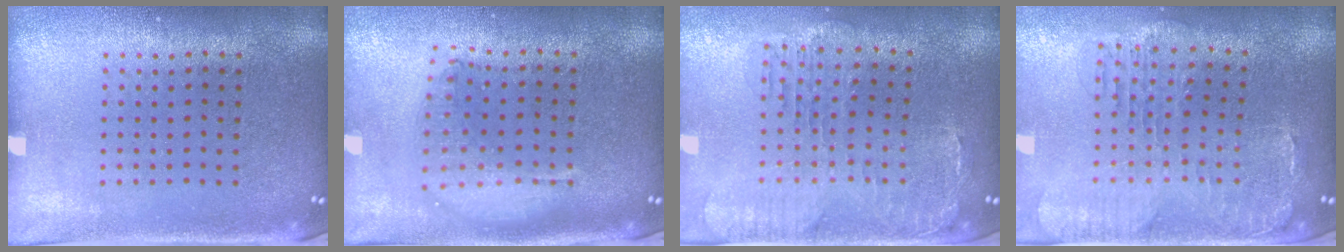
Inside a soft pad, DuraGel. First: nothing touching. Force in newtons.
{"total": 1.8, "press": 1.5, "slide": 0.9}
{"total": 1.2, "press": 1.1, "slide": 0.4}
{"total": 1.4, "press": 1.3, "slide": 0.3}